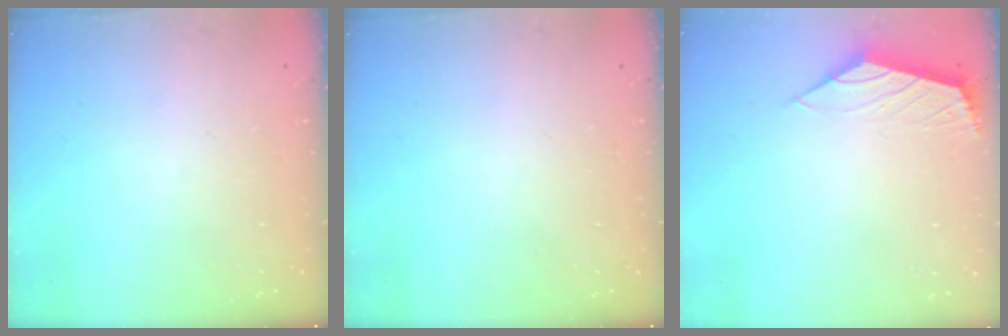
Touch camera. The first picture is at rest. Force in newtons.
{"total": 0.0}
{"total": 2.1, "press": 2.0, "slide": 0.7}